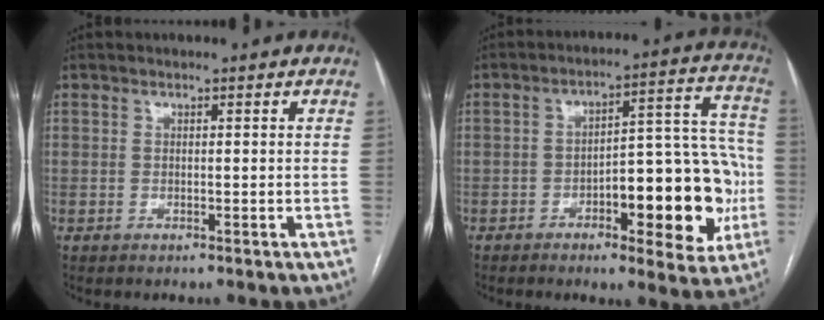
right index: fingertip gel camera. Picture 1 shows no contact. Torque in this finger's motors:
{"motor_torque": [0.50, -0.16, 0.36, 0.08]}